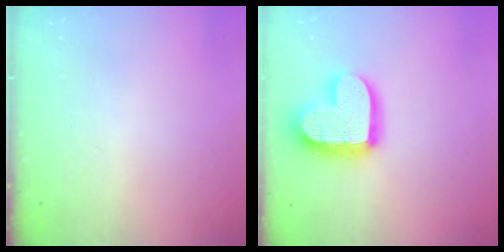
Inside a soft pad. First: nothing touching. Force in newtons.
{"total": 17.7, "press": 17.6, "slide": 1.3}